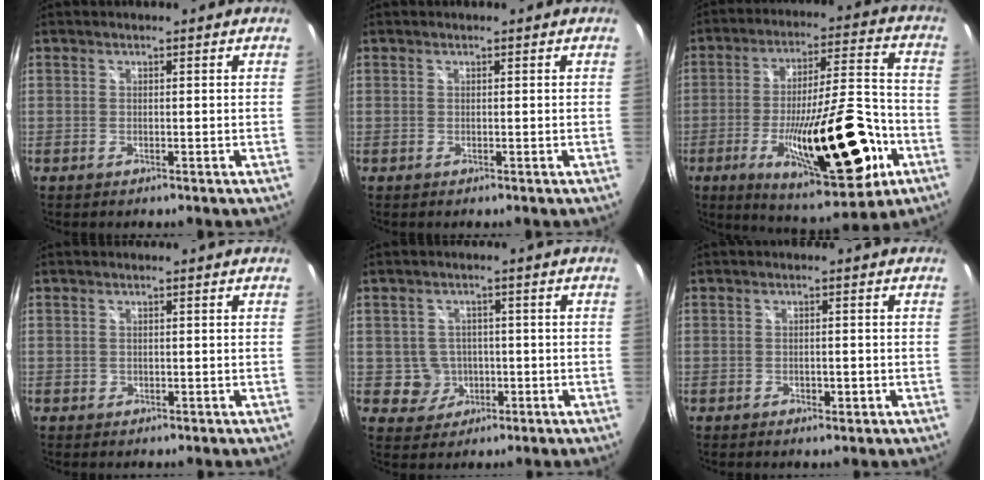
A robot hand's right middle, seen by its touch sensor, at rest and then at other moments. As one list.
[{"total": 0.0}, {"total": 23.9, "force": [-9.0, 6.9, 21.0], "torque": [-0.343, -0.022, -0.124]}, {"total": 0.6, "force": [-0.2, 0.6, 0.1], "torque": [0.002, -0.003, -0.003]}, {"total": 4.7, "force": [-0.8, 4.5, 0.6], "torque": [-0.022, 0.012, -0.003]}, {"total": 1.9, "force": [-0.9, 1.1, 1.3], "torque": [-0.021, -0.002, -0.012]}]